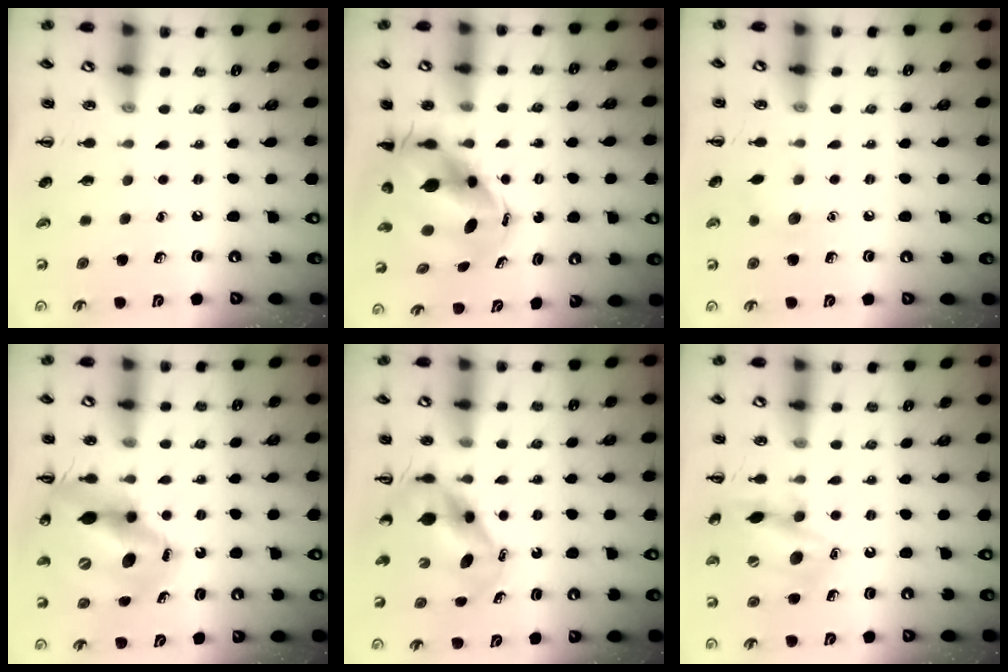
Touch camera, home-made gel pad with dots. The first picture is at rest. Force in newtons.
{"total": 8.1, "press": 7.8, "slide": 2.4}
{"total": 4.9, "press": 4.7, "slide": 1.4}
{"total": 15.9, "press": 15.1, "slide": 4.7}
{"total": 6.3, "press": 6.2, "slide": 1.3}
{"total": 14.8, "press": 14.6, "slide": 2.5}